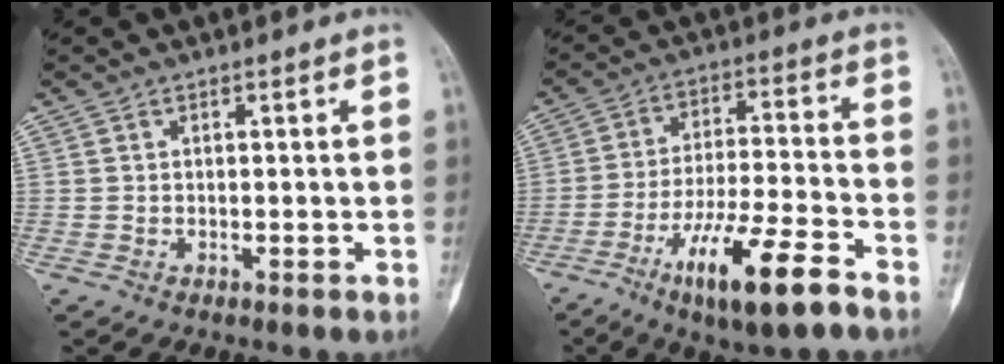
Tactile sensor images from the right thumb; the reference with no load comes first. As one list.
[{"total": 15.6, "force": [-9.0, 3.0, 12.3], "torque": [-0.227, 0.042, -0.155]}]